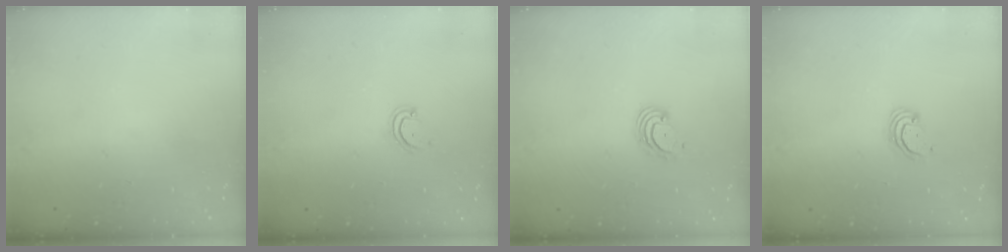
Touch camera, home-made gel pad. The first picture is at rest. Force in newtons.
{"total": 3.8, "press": 3.8, "slide": 0.2}
{"total": 3.5, "press": 3.5, "slide": 0.4}
{"total": 2.3, "press": 2.3, "slide": 0.2}